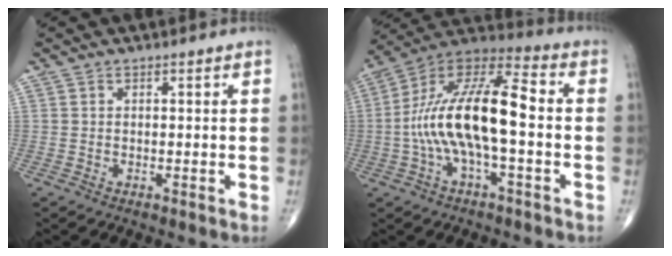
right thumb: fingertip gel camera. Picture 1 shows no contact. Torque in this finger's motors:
{"motor_torque": [0.63, 0.57, 1.93, -0.45, 0.22]}